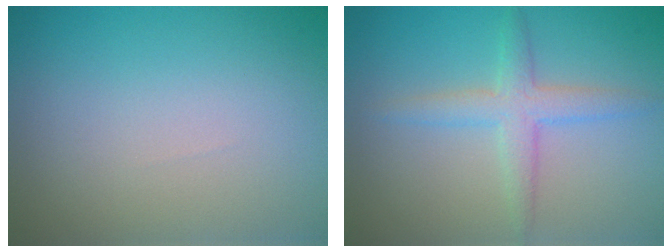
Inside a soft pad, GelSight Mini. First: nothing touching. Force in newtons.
{"total": 2.9, "press": 2.9, "slide": 0.1}